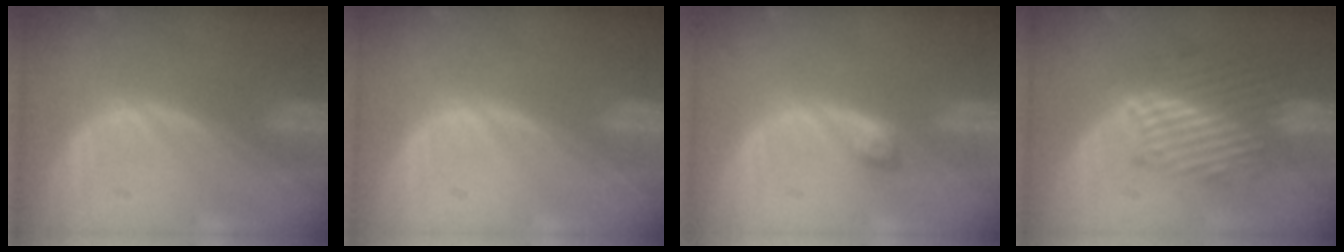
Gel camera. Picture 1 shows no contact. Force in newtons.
{"total": 0.0}
{"total": 1.6, "press": 1.6, "slide": 0.3}
{"total": 9.3, "press": 8.4, "slide": 3.9}